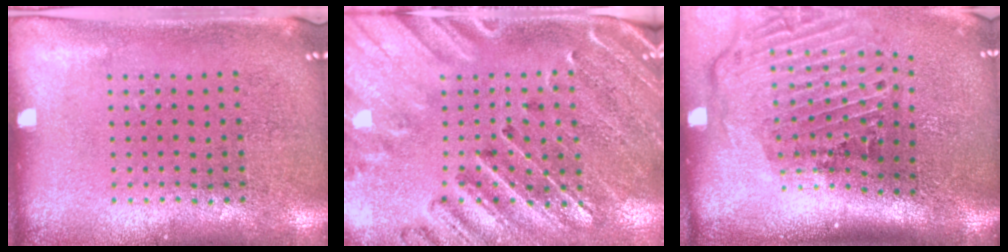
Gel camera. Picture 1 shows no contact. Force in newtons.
{"total": 2.7, "press": 2.6, "slide": 0.8}
{"total": 3.0, "press": 2.0, "slide": 2.2}